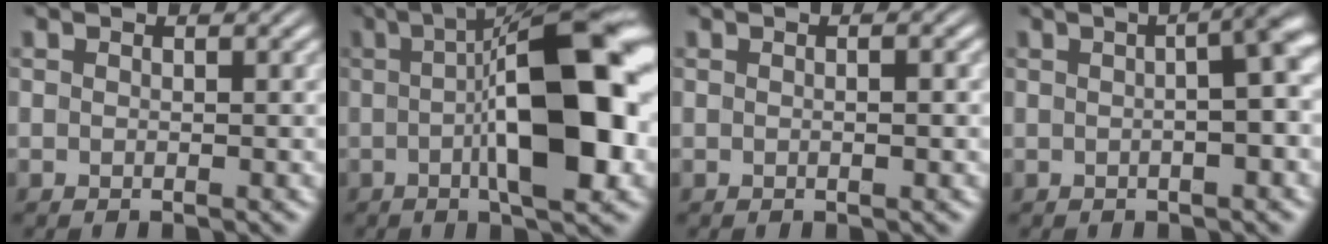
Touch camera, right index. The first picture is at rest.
{"total": 13.4, "force": [0.7, 3.7, 12.8], "torque": [-0.181, 0.009, 0.008]}
{"total": 0.6, "force": [-0.1, -0.1, 0.6], "torque": [-0.005, 0.005, -0.005]}
{"total": 6.6, "force": [1.2, 2.4, 6.1], "torque": [-0.046, 0.037, 0.001]}